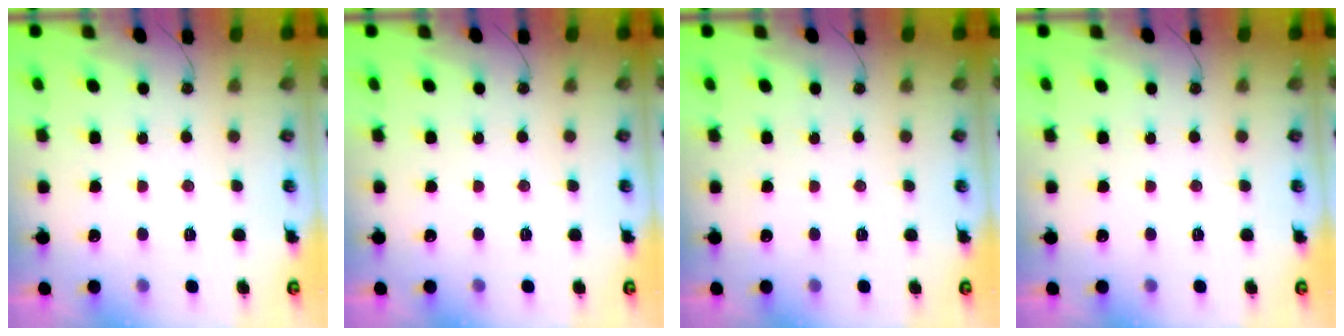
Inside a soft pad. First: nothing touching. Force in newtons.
{"total": 0.0}
{"total": 0.0}
{"total": 0.0}